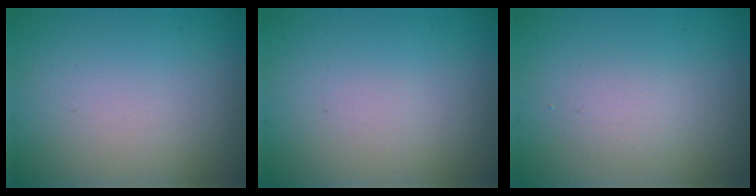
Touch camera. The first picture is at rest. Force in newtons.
{"total": 0.0}
{"total": 1.4, "press": 1.4, "slide": 0.1}